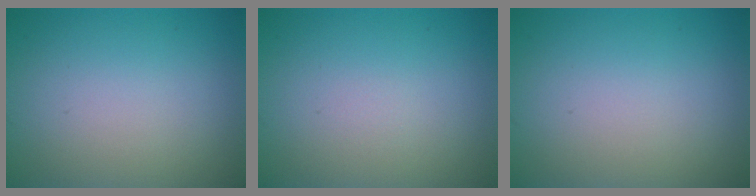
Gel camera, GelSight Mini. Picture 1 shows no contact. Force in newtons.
{"total": 0.0}
{"total": 0.0}